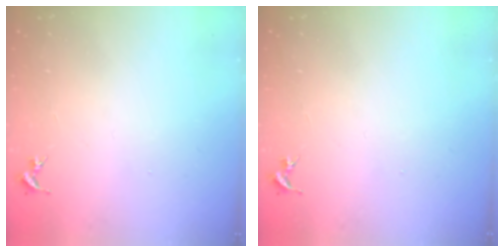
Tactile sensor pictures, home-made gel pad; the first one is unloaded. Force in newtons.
{"total": 0.0}